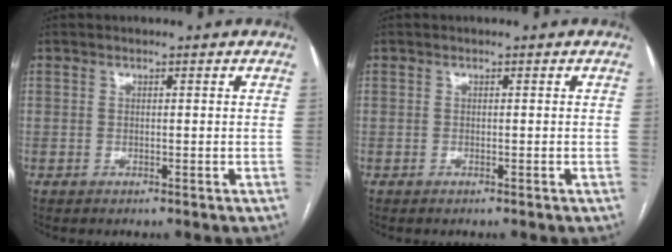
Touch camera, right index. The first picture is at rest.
{"total": 0.0}